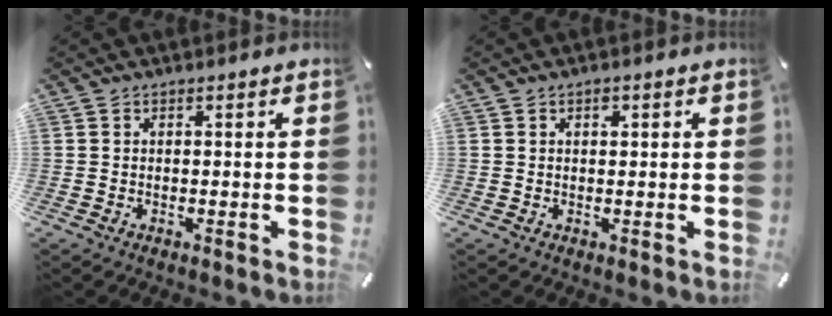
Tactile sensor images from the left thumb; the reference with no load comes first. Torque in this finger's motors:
{"motor_torque": [-0.20, -0.38, -0.04, 0.06, -0.03]}